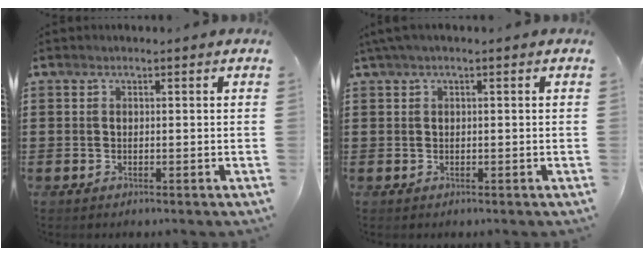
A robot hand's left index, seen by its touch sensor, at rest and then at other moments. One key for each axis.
{"total": 1.0, "fx": -0.1, "fy": 0.0, "fz": 1.0, "tx": -0.016, "ty": -0.002, "tz": -0.001}